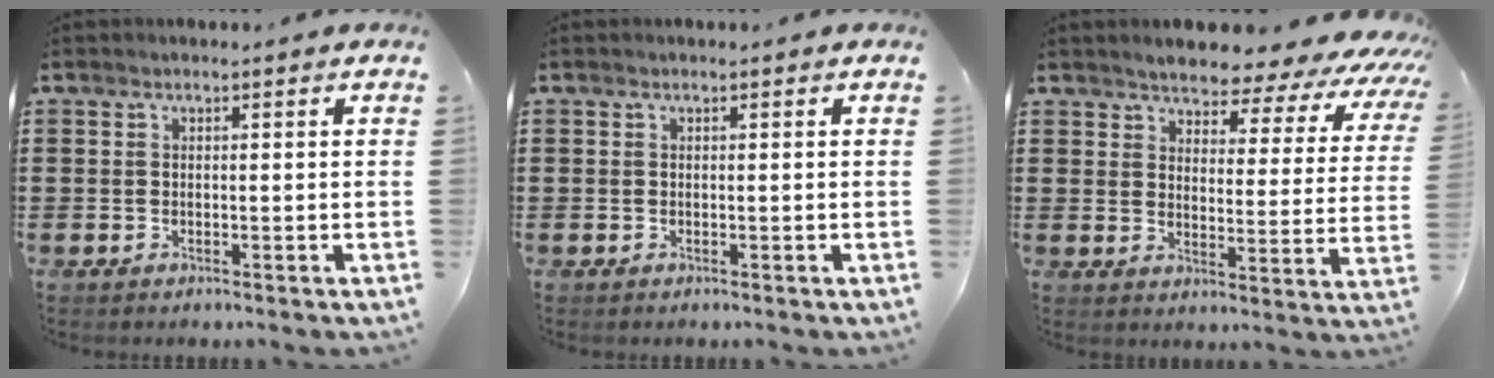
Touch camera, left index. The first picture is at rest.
{"total": 0.0}
{"total": 4.2, "force": [4.0, 1.0, 0.8], "torque": [-0.035, -0.034, 0.063]}